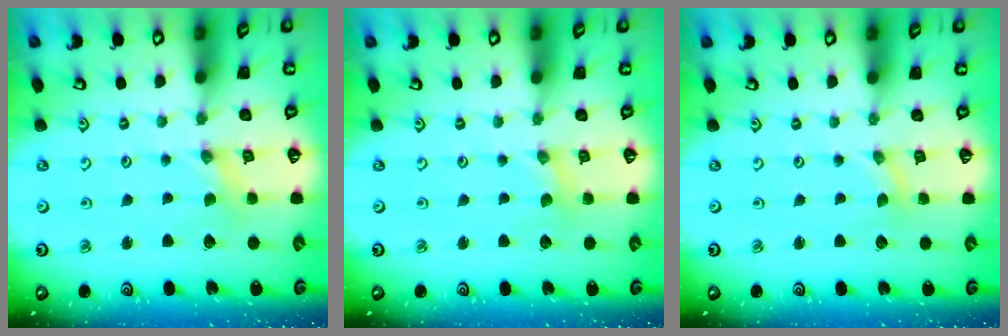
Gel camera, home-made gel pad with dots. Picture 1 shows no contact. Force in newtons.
{"total": 0.7, "press": 0.7, "slide": 0.2}
{"total": 0.0}